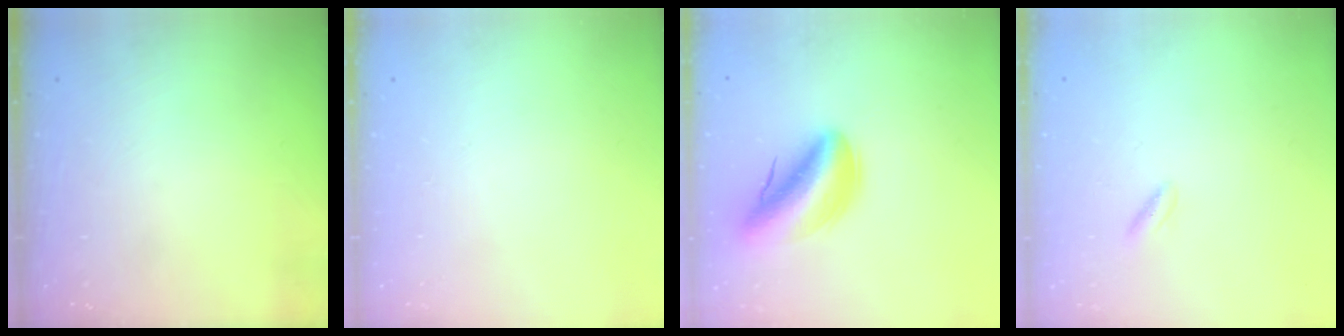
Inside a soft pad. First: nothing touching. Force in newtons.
{"total": 0.0}
{"total": 8.6, "press": 8.1, "slide": 2.8}
{"total": 1.3, "press": 1.2, "slide": 0.5}